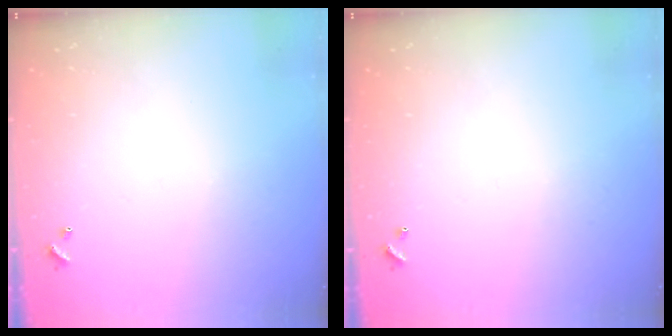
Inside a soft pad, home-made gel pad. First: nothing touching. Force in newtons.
{"total": 0.0}